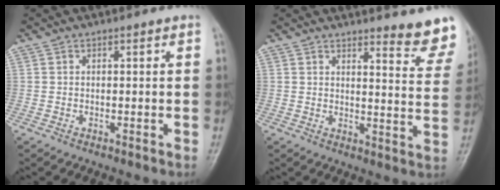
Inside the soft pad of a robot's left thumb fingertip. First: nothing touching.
{"total": 9.4, "force": [8.4, 1.3, 4.1], "torque": [-0.023, -0.071, 0.087]}